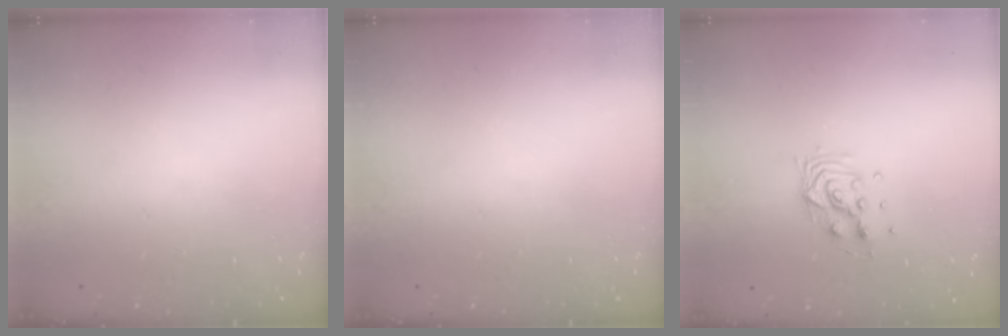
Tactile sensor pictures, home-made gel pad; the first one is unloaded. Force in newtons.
{"total": 0.0}
{"total": 8.3, "press": 8.3, "slide": 0.7}